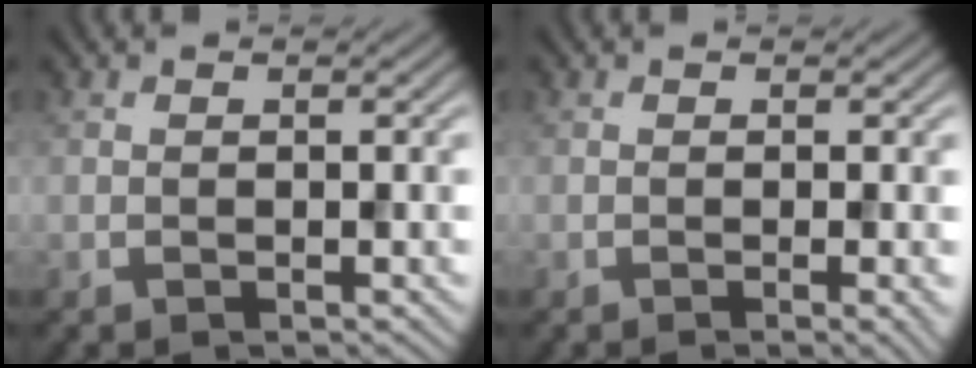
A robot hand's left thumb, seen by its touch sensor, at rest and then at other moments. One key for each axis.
{"total": 1.3, "fx": -0.3, "fy": 0.1, "fz": 1.3, "tx": -0.020, "ty": -0.002, "tz": -0.007}